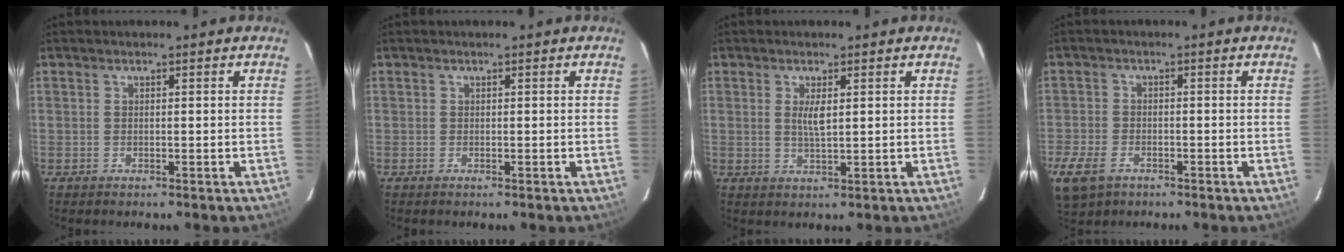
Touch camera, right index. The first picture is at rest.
{"total": 0.0}
{"total": 2.3, "force": [0.5, 0.8, 2.1], "torque": [-0.039, -0.001, 0.009]}
{"total": 9.6, "force": [-5.5, 5.9, 5.1], "torque": [-0.143, -0.021, -0.101]}